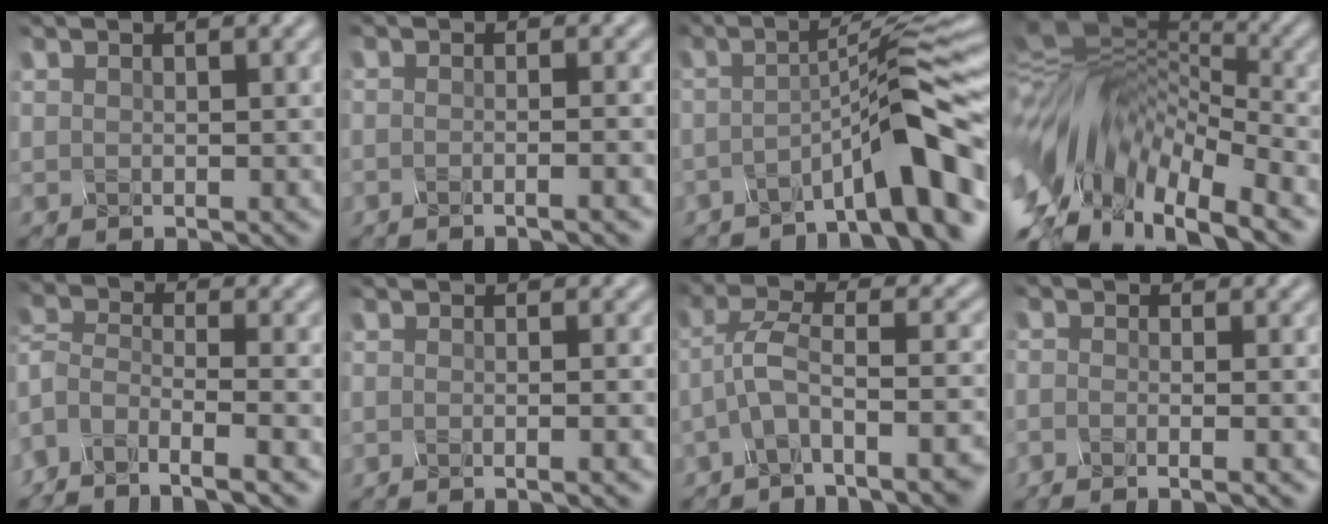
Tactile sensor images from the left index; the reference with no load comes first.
{"total": 2.7, "force": [-0.9, 1.4, 2.1], "torque": [-0.007, 0.015, -0.041]}
{"total": 8.0, "force": [-3.8, 0.7, 7.0], "torque": [-0.084, 0.020, -0.073]}
{"total": 15.2, "force": [-7.5, 6.6, 11.4], "torque": [-0.229, 0.011, -0.129]}
{"total": 5.9, "force": [-5.6, 0.5, 1.7], "torque": [-0.039, -0.002, -0.107]}
{"total": 2.0, "force": [-0.9, 1.0, 1.5], "torque": [-0.004, 0.011, -0.038]}
{"total": 6.6, "force": [-4.0, 1.5, 5.0], "torque": [-0.086, 0.010, -0.067]}
{"total": 1.8, "force": [-1.7, 0.3, 0.5], "torque": [0.005, -0.007, -0.040]}